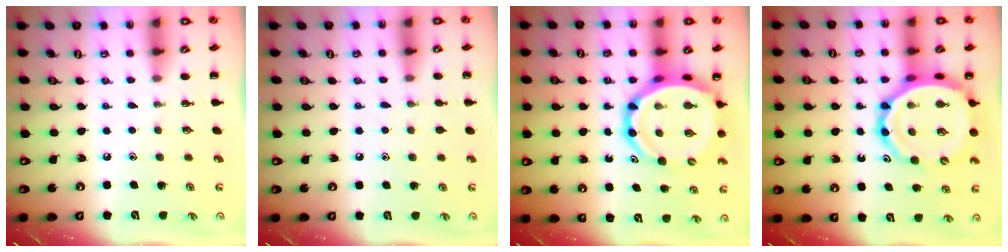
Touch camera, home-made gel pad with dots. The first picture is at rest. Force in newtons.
{"total": 4.2, "press": 3.9, "slide": 1.4}
{"total": 15.6, "press": 15.0, "slide": 4.3}
{"total": 15.3, "press": 14.8, "slide": 4.2}